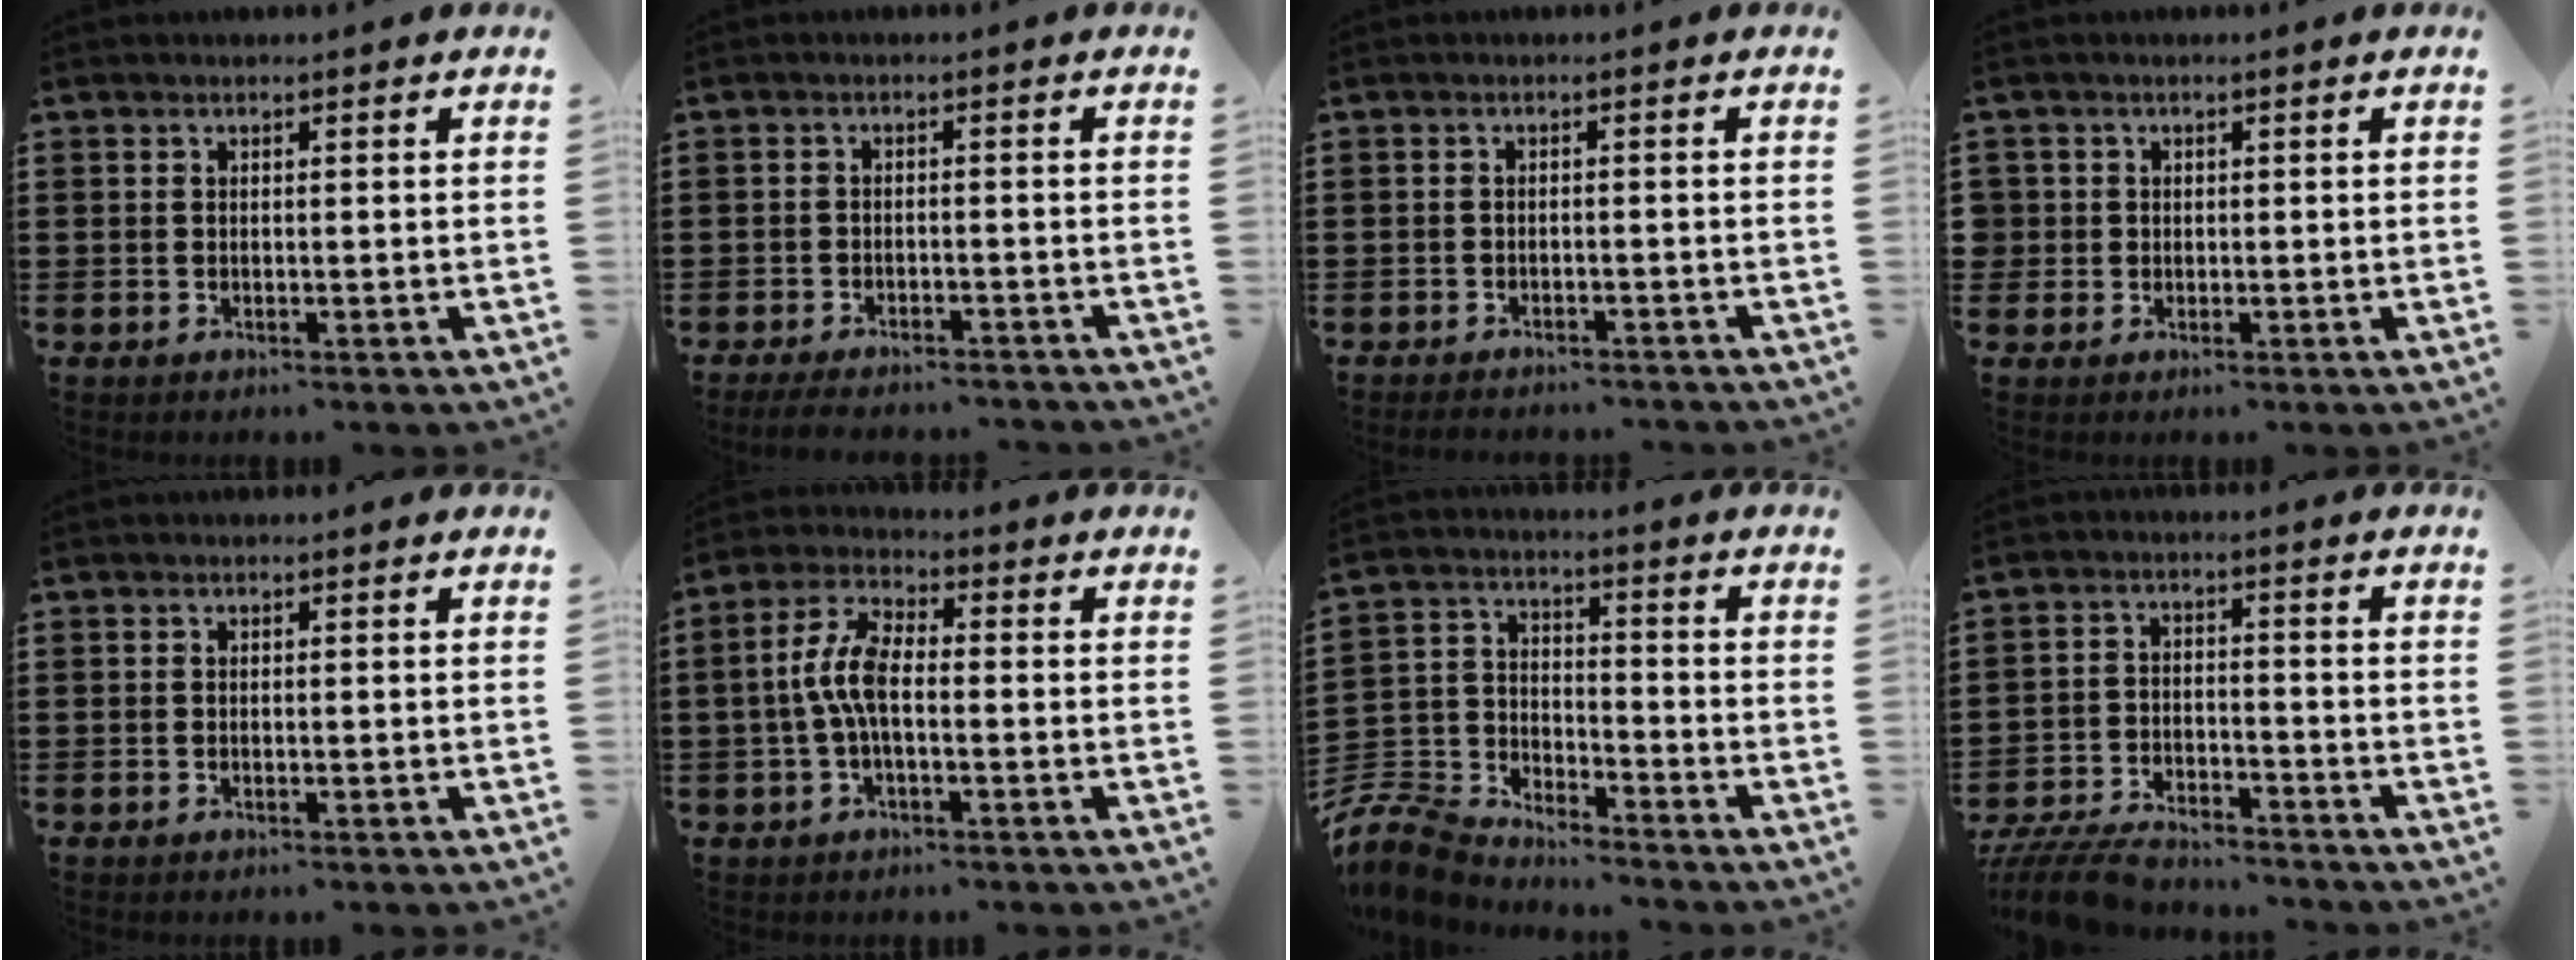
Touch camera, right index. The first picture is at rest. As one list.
[{"total": 2.8, "force": [-2.7, 0.3, 0.7], "torque": [-0.020, -0.001, -0.057]}, {"total": 1.5, "force": [-1.5, 0.2, 0.0], "torque": [-0.006, 0.001, -0.033]}, {"total": 1.5, "force": [0.0, 1.5, 0.1], "torque": [-0.010, 0.008, -0.002]}, {"total": 0.0}, {"total": 6.6, "force": [-0.7, 2.6, 6.0], "torque": [-0.144, -0.002, -0.021]}, {"total": 7.3, "force": [-6.9, 1.9, 1.0], "torque": [-0.052, 0.002, -0.148]}, {"total": 6.6, "force": [-6.2, 1.1, 1.9], "torque": [-0.045, 0.007, -0.122]}]